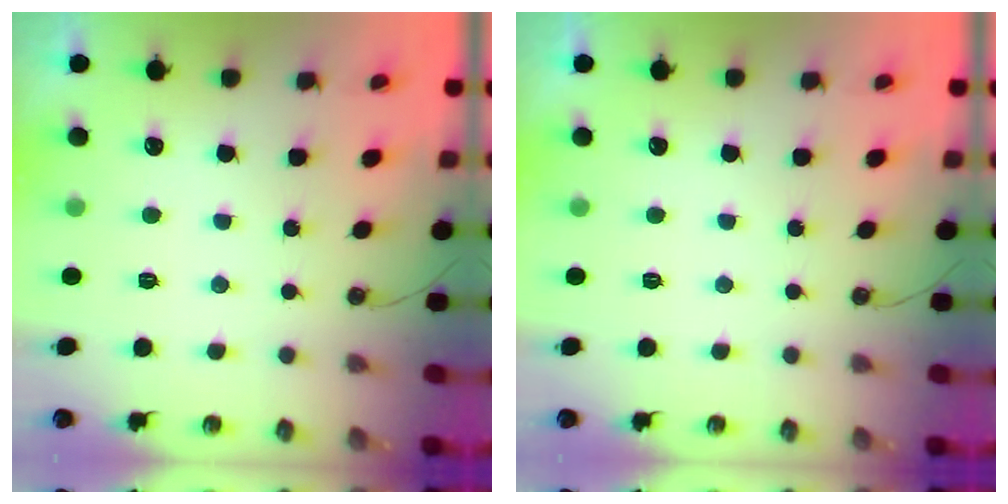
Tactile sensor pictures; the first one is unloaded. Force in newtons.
{"total": 0.0}